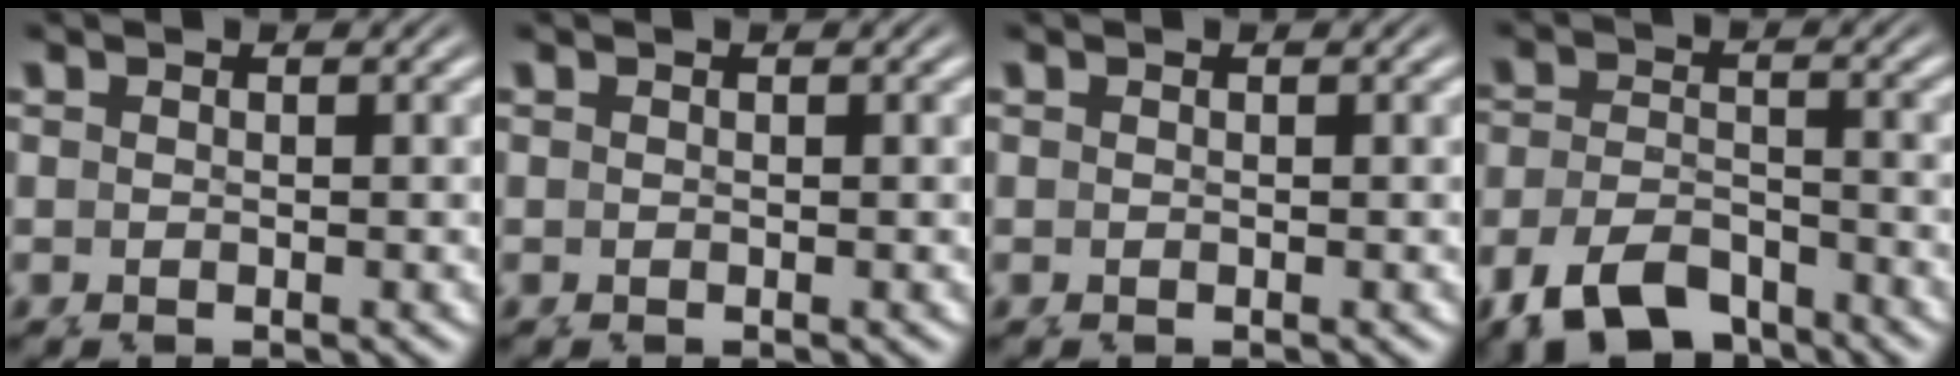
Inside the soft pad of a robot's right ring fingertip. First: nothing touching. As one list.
[{"total": 0.0}, {"total": 0.0}, {"total": 7.1, "force": [-5.1, 4.4, 2.3], "torque": [-0.054, -0.024, -0.077]}]